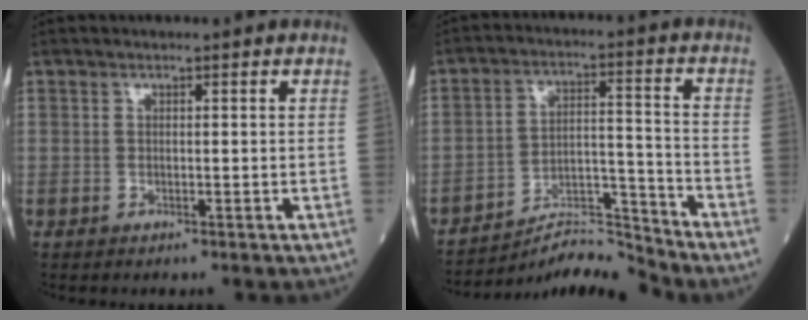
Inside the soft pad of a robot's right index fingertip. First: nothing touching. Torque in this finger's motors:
{"motor_torque": [0.85, -0.85, 0.19, 0.05]}